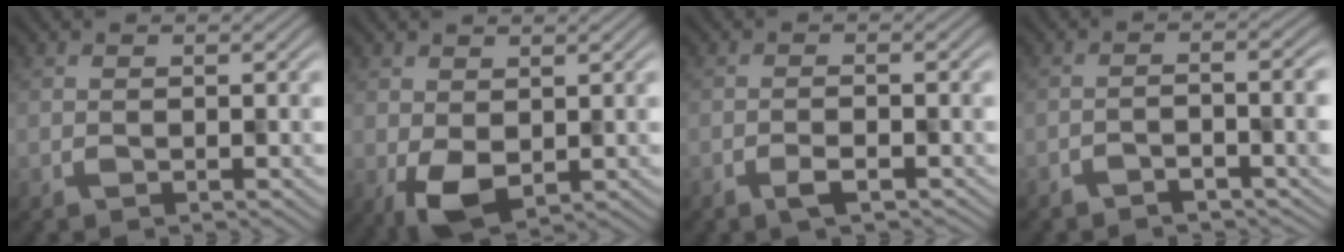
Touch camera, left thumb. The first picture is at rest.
{"total": 4.9, "force": [-1.2, 3.1, 3.6], "torque": [-0.079, -0.023, -0.008]}
{"total": 1.4, "force": [-1.2, 0.4, 0.7], "torque": [-0.022, -0.004, -0.014]}
{"total": 2.4, "force": [-1.8, 0.3, 1.4], "torque": [-0.016, 0.004, -0.033]}